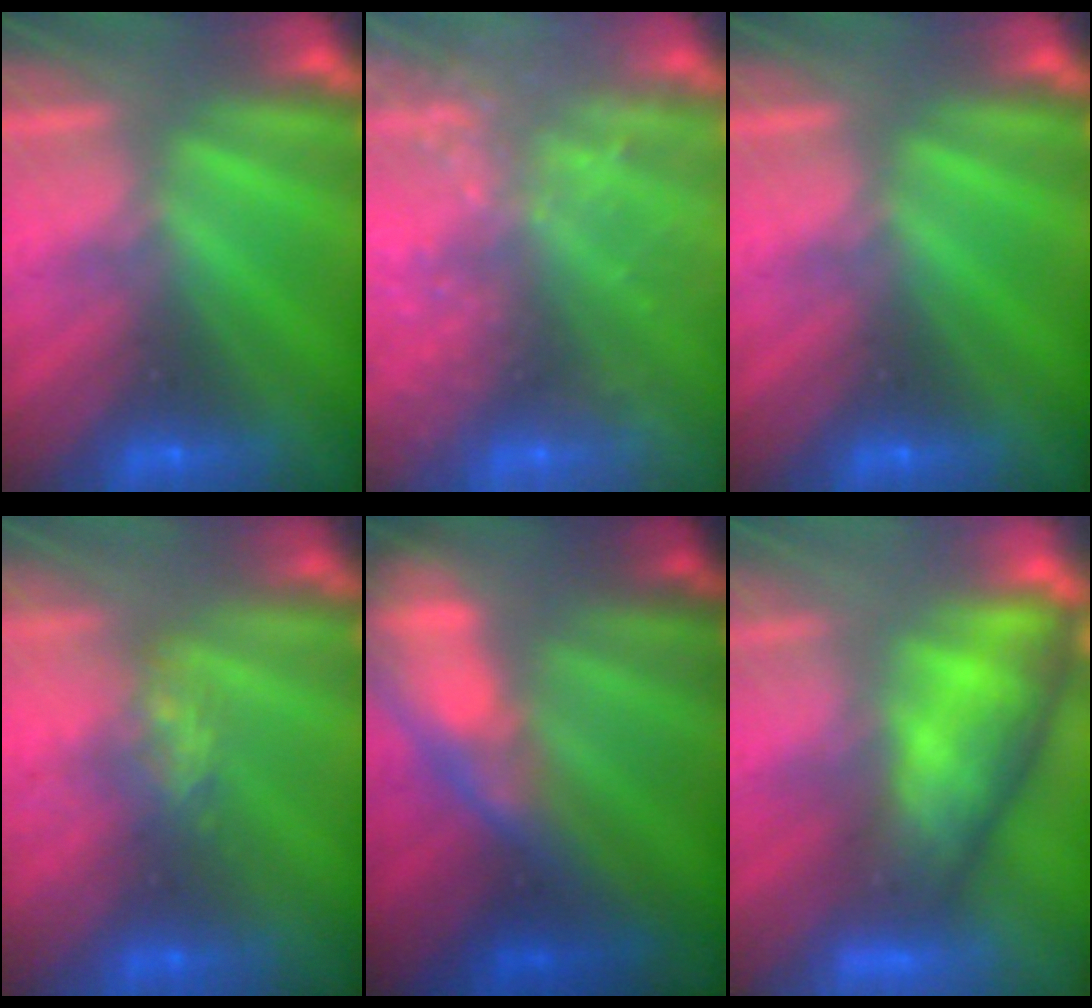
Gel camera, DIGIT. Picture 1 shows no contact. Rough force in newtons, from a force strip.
{"total": 6.0}
{"total": 0.0}
{"total": 4.4}
{"total": 7.1}
{"total": 8.0}